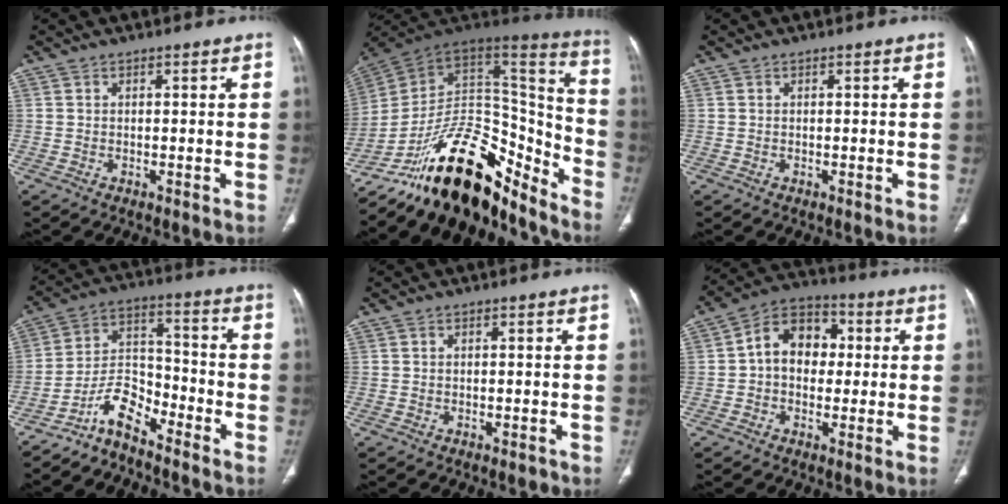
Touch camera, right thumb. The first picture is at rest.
{"total": 30.0, "force": [-20.8, 13.0, 17.4], "torque": [-0.248, 0.093, -0.331]}
{"total": 0.0}
{"total": 8.3, "force": [-6.8, 3.2, 3.6], "torque": [-0.063, 0.075, -0.136]}
{"total": 0.7, "force": [-0.4, 0.4, 0.5], "torque": [-0.005, 0.000, -0.004]}
{"total": 10.9, "force": [0.9, 8.3, 7.1], "torque": [-0.080, 0.026, 0.004]}